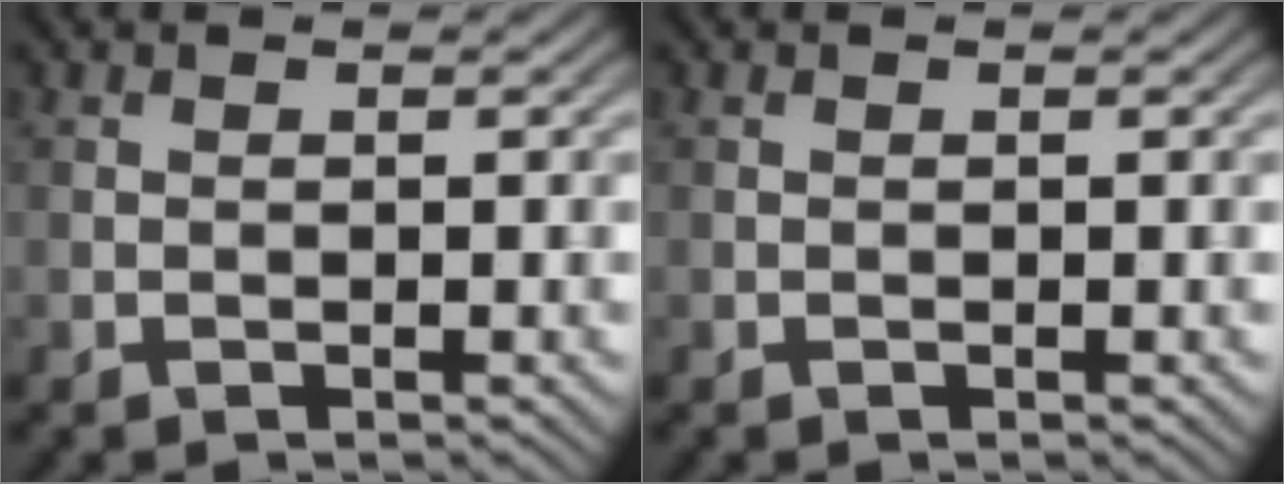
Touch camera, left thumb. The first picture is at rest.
{"total": 0.0}